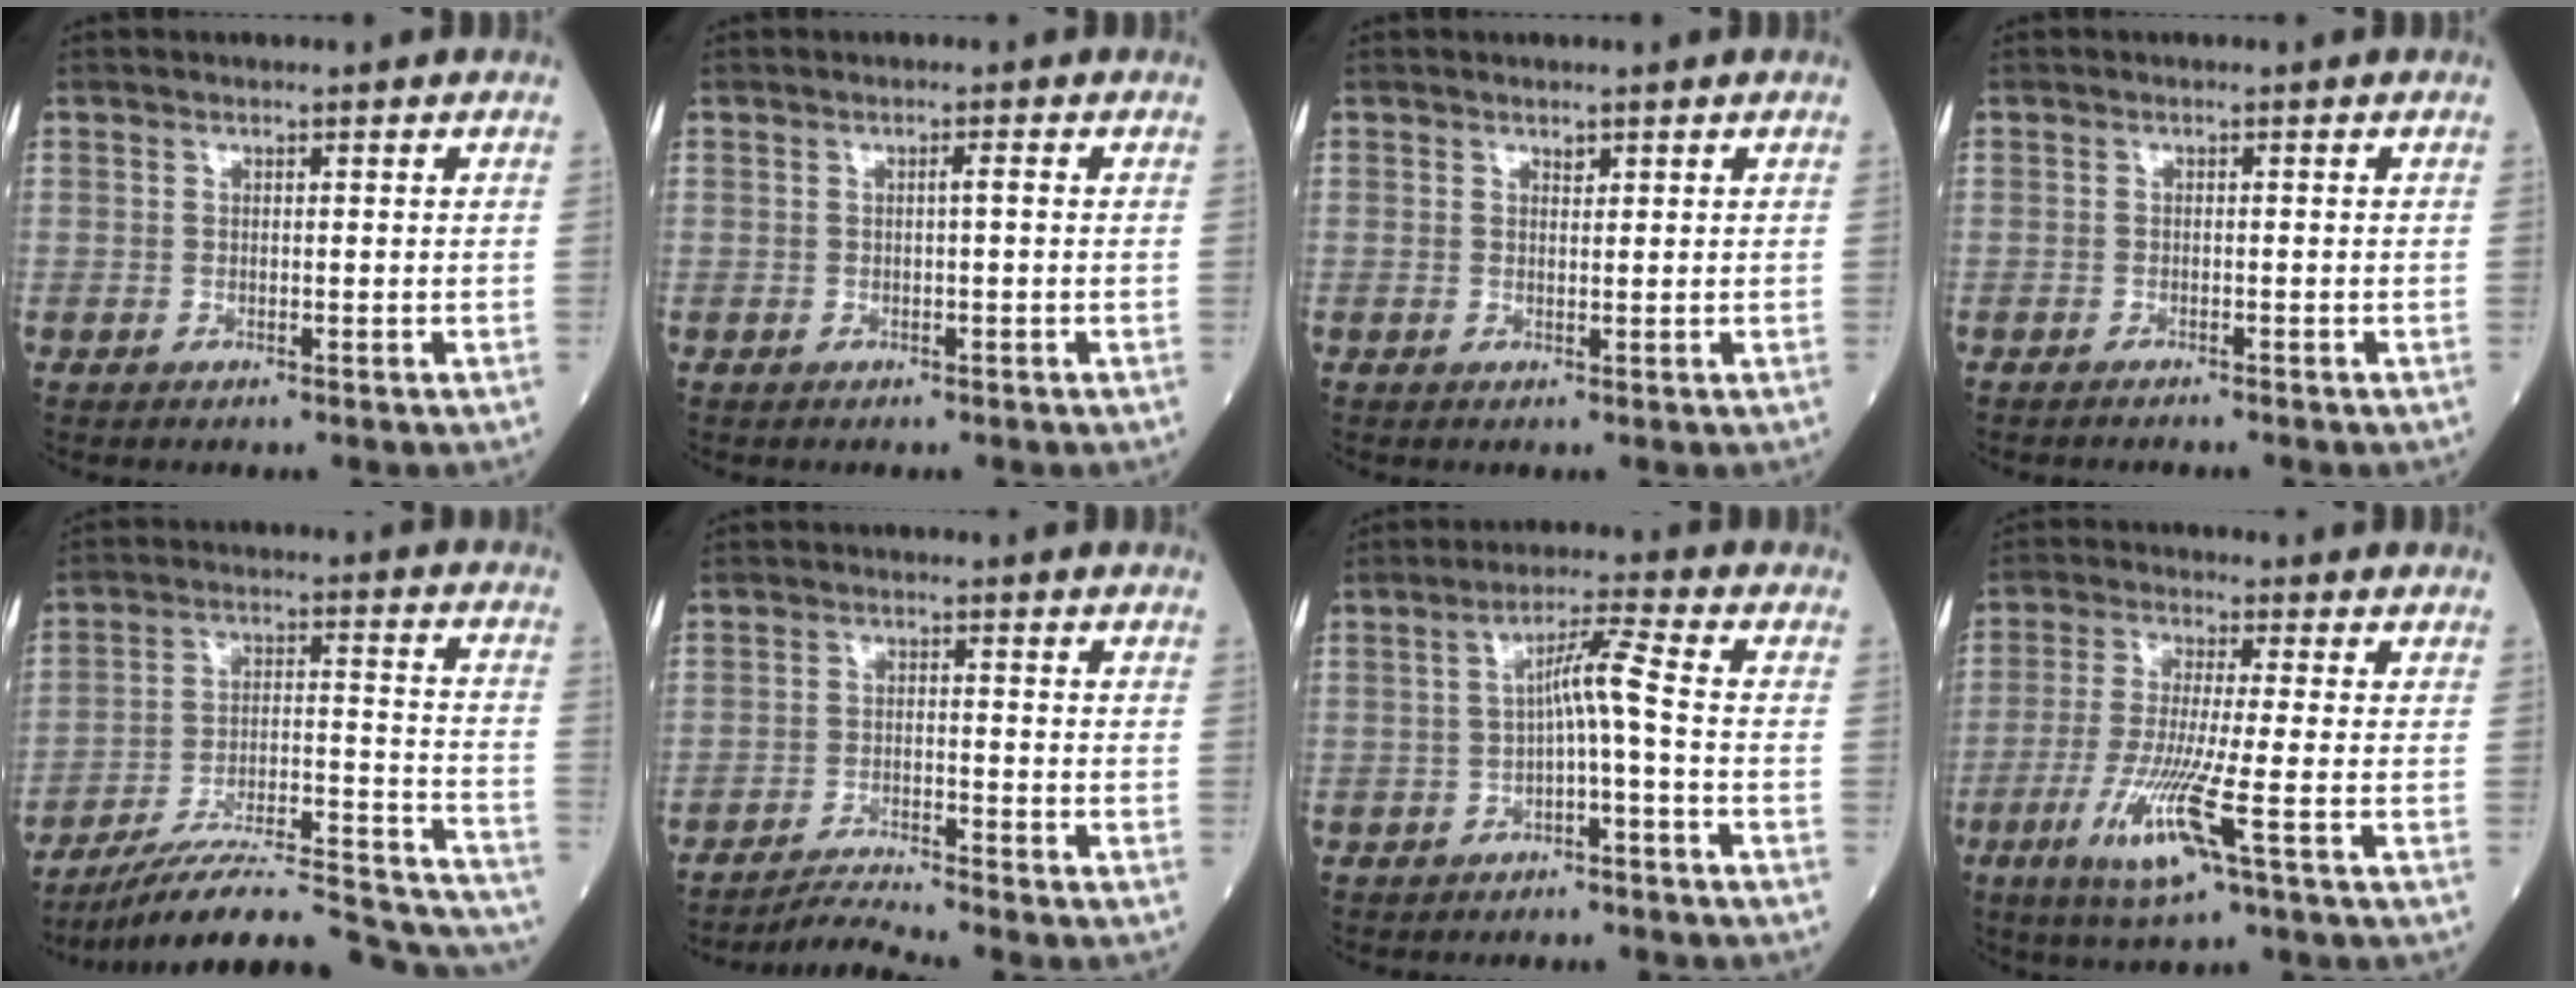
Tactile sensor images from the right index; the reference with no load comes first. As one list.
[{"total": 0.7, "force": [0.0, -0.1, 0.6], "torque": [-0.009, 0.001, 0.001]}, {"total": 0.8, "force": [0.7, 0.3, 0.4], "torque": [-0.008, -0.004, 0.010]}, {"total": 2.4, "force": [-2.3, 0.2, 0.9], "torque": [-0.016, -0.003, -0.027]}, {"total": 26.4, "force": [-24.3, 2.1, 10.0], "torque": [-0.081, 0.013, -0.346]}, {"total": 4.6, "force": [-4.2, -1.9, 0.0], "torque": [-0.013, -0.019, -0.077]}, {"total": 4.8, "force": [-1.0, -0.5, 4.7], "torque": [-0.081, 0.020, -0.016]}, {"total": 9.9, "force": [-4.0, -0.3, 9.1], "torque": [-0.189, -0.027, -0.079]}]